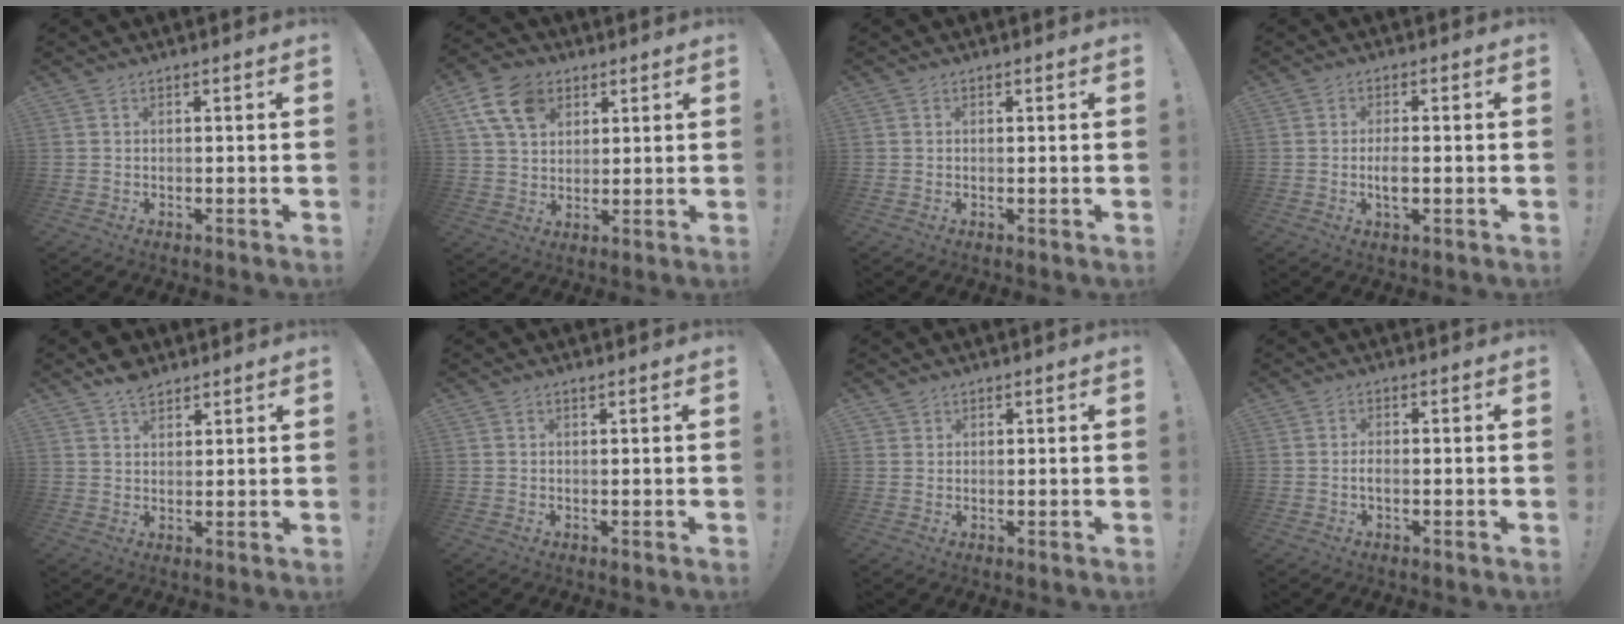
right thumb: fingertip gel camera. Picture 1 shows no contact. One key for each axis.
{"total": 12.6, "fx": 5.8, "fy": 9.0, "fz": 6.6, "tx": -0.114, "ty": -0.010, "tz": 0.117}
{"total": 0.0}
{"total": 4.1, "fx": -0.9, "fy": 1.4, "fz": 3.7, "tx": -0.078, "ty": -0.002, "tz": -0.020}
{"total": 5.2, "fx": 4.1, "fy": 2.5, "fz": 1.9, "tx": -0.030, "ty": -0.020, "tz": 0.076}
{"total": 0.6, "fx": 0.4, "fy": 0.0, "fz": 0.4, "tx": -0.007, "ty": 0.000, "tz": 0.006}
{"total": 1.4, "fx": 1.0, "fy": 0.9, "fz": 0.1, "tx": -0.002, "ty": -0.004, "tz": 0.019}
{"total": 1.8, "fx": -0.6, "fy": 0.6, "fz": 1.6, "tx": -0.043, "ty": 0.004, "tz": -0.012}